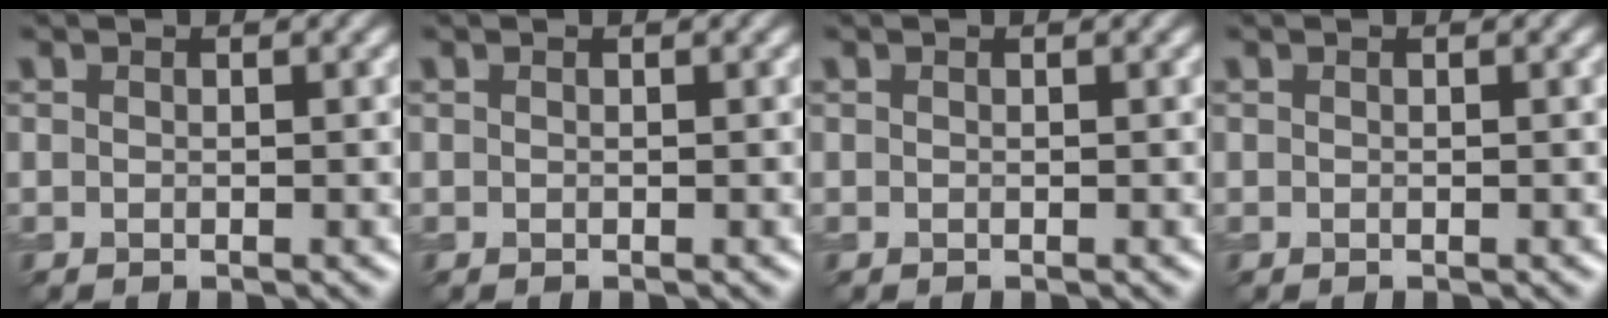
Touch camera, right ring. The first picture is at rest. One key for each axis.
{"total": 0.0}
{"total": 0.0}
{"total": 0.0}